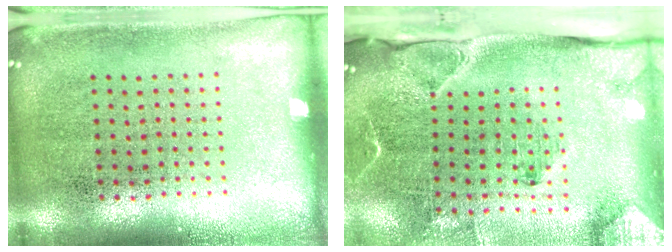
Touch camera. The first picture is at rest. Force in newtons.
{"total": 3.2, "press": 2.4, "slide": 2.1}